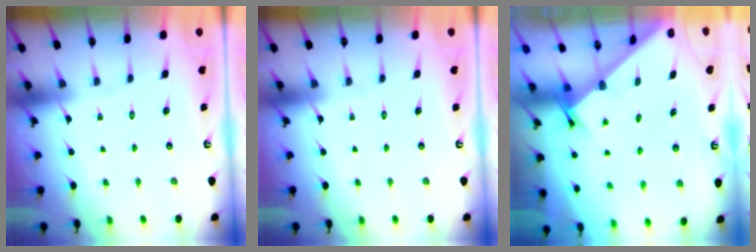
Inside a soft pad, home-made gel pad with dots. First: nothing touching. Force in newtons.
{"total": 0.0}
{"total": 1.6, "press": 1.6, "slide": 0.1}